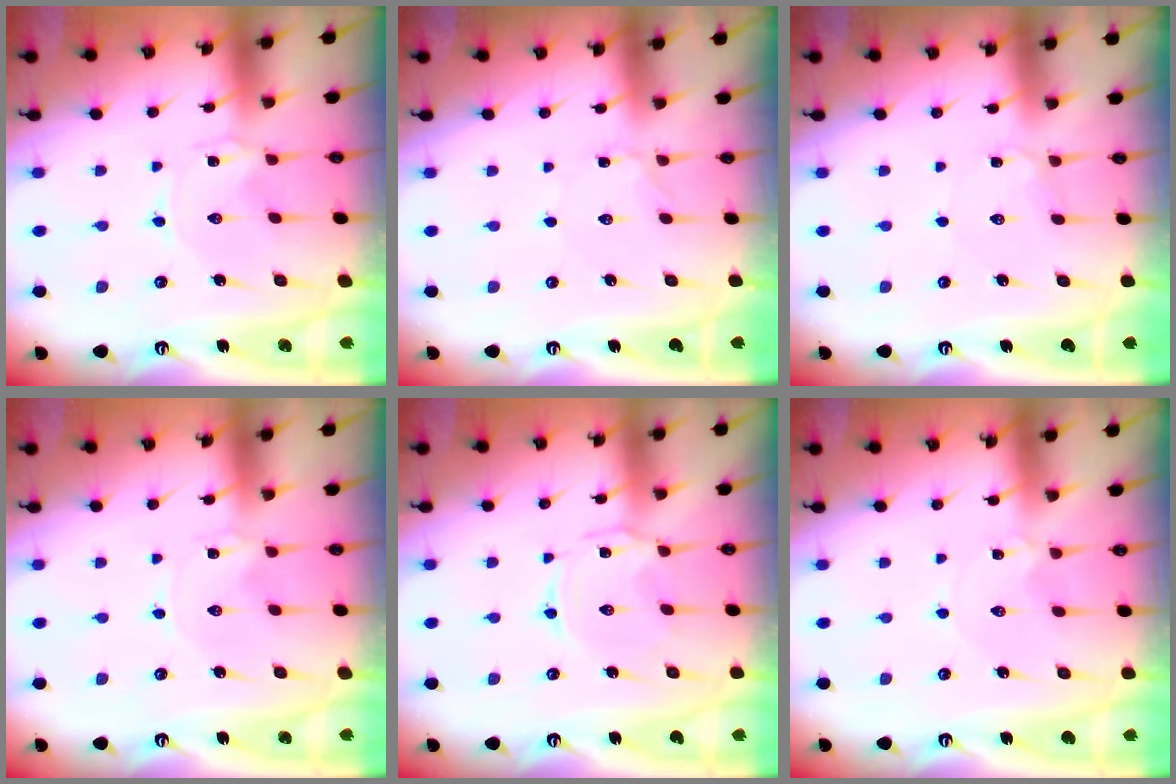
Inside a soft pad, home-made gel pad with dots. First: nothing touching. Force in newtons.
{"total": 1.6, "press": 1.6, "slide": 0.2}
{"total": 3.1, "press": 3.1, "slide": 0.4}
{"total": 0.0}
{"total": 1.8, "press": 1.7, "slide": 0.4}
{"total": 1.3, "press": 1.3, "slide": 0.2}